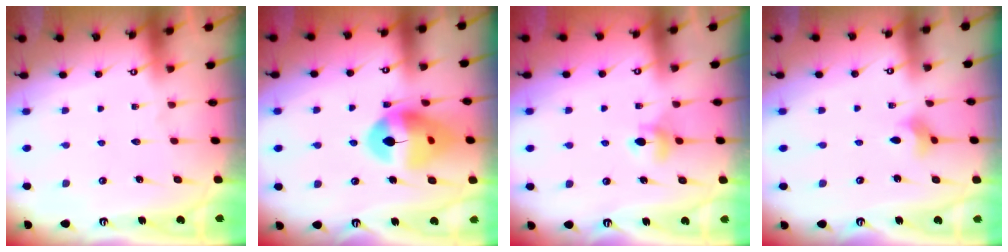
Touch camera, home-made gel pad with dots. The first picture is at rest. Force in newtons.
{"total": 15.1, "press": 14.9, "slide": 2.2}
{"total": 5.6, "press": 5.5, "slide": 0.7}
{"total": 2.8, "press": 2.7, "slide": 0.4}